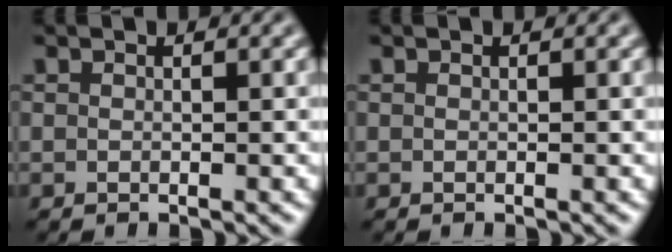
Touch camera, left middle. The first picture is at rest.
{"total": 0.0}